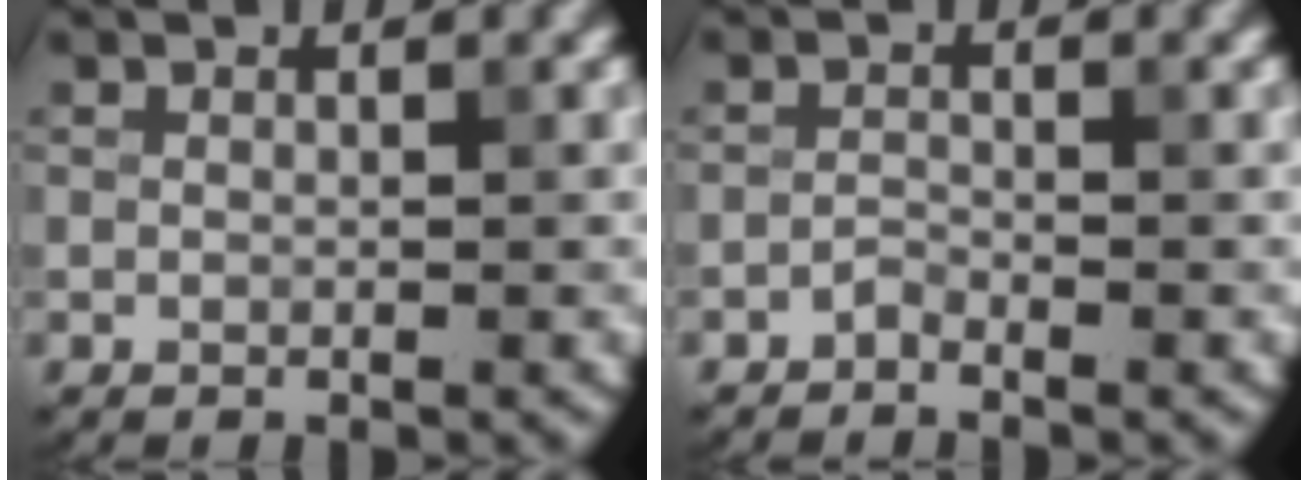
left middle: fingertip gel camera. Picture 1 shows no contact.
{"total": 0.8, "force": [-0.8, 0.1, 0.2], "torque": [-0.003, 0.003, -0.019]}